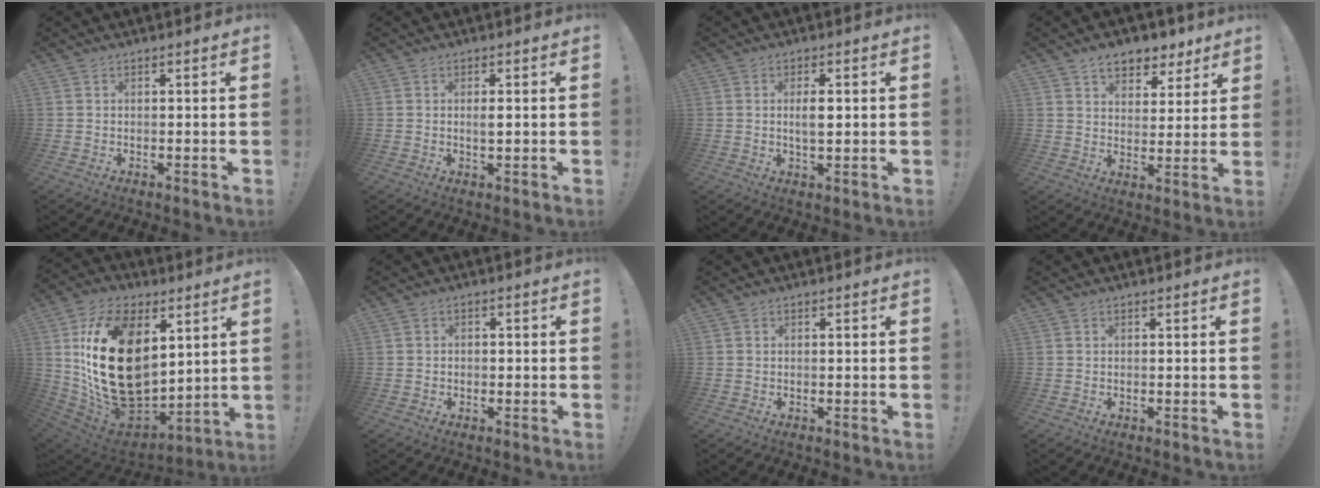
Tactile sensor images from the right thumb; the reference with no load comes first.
{"total": 1.8, "force": [0.0, 0.7, 1.7], "torque": [-0.021, -0.003, -0.003]}
{"total": 4.4, "force": [0.3, 1.9, 3.9], "torque": [-0.072, -0.001, 0.000]}
{"total": 8.7, "force": [6.1, 5.2, 3.4], "torque": [-0.043, -0.039, 0.112]}
{"total": 30.7, "force": [6.0, 20.3, 22.3], "torque": [-0.444, -0.039, 0.128]}
{"total": 1.8, "force": [-1.0, 1.3, 0.7], "torque": [-0.013, 0.009, -0.018]}
{"total": 0.0}
{"total": 0.0}